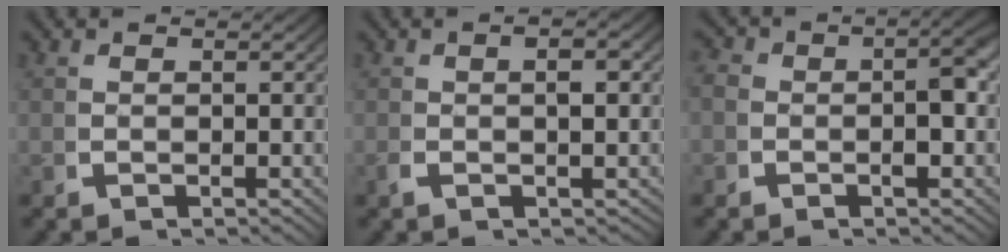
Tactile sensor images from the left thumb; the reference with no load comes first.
{"total": 2.1, "force": [-0.3, 1.1, 1.7], "torque": [-0.032, -0.002, -0.003]}
{"total": 3.2, "force": [-0.4, 1.9, 2.6], "torque": [-0.036, 0.003, -0.013]}